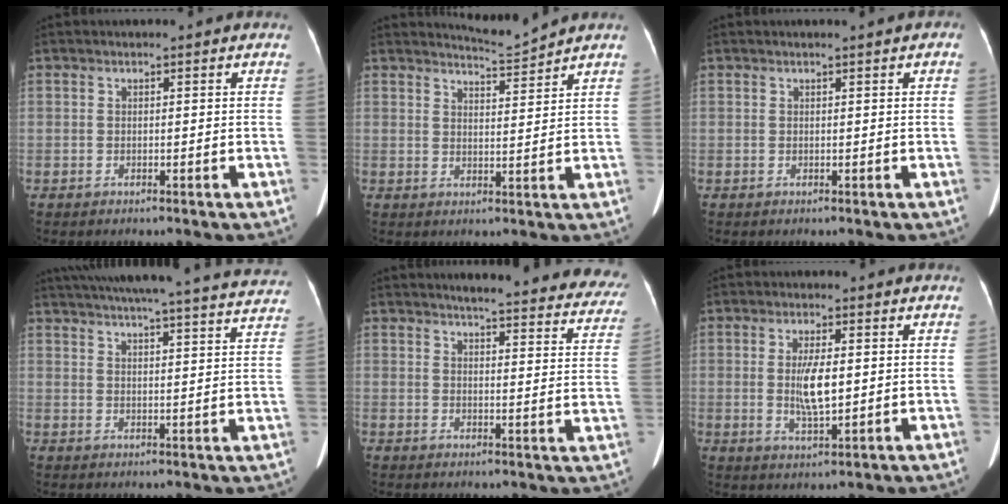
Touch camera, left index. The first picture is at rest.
{"total": 3.7, "force": [3.5, -1.2, -0.5], "torque": [-0.001, -0.017, 0.065]}
{"total": 0.9, "force": [0.4, 0.2, 0.8], "torque": [-0.008, 0.013, 0.005]}
{"total": 33.2, "force": [30.7, 2.9, 12.3], "torque": [-0.208, -0.051, 0.372]}
{"total": 24.1, "force": [22.2, 3.3, 8.8], "torque": [-0.096, -0.068, 0.240]}
{"total": 5.8, "force": [0.3, 1.5, 5.6], "torque": [-0.110, -0.003, 0.008]}